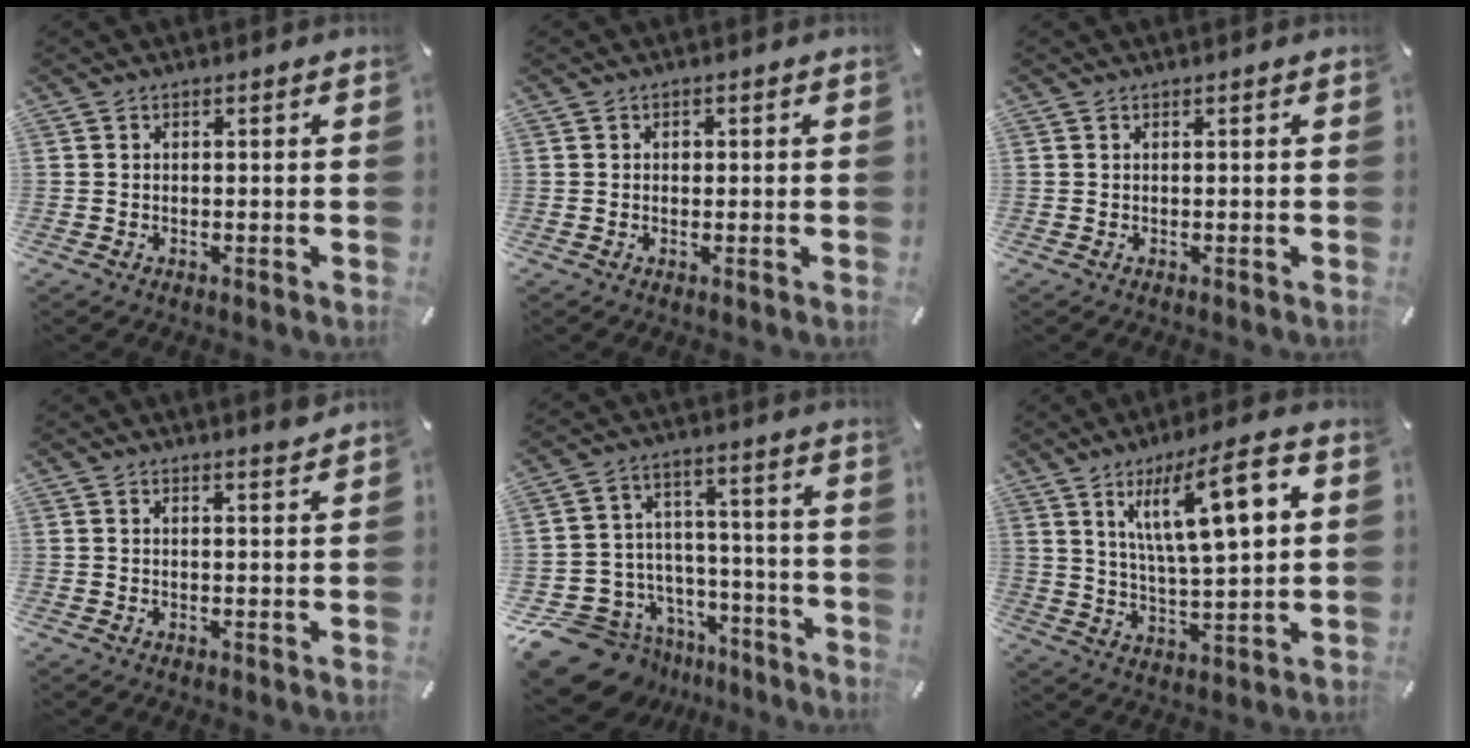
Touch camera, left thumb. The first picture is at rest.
{"total": 1.0, "force": [0.0, 0.9, 0.5], "torque": [-0.003, 0.001, -0.002]}
{"total": 0.0}
{"total": 1.8, "force": [1.8, -0.1, 0.4], "torque": [-0.010, -0.011, 0.034]}
{"total": 14.0, "force": [-9.7, 9.5, 3.5], "torque": [-0.065, 0.055, -0.158]}
{"total": 16.7, "force": [7.5, 4.8, 14.1], "torque": [-0.240, -0.020, 0.113]}